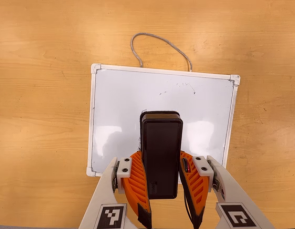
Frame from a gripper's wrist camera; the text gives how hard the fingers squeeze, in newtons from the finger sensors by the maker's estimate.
{"total": 8.4, "left": 6.8, "right": 9.9}